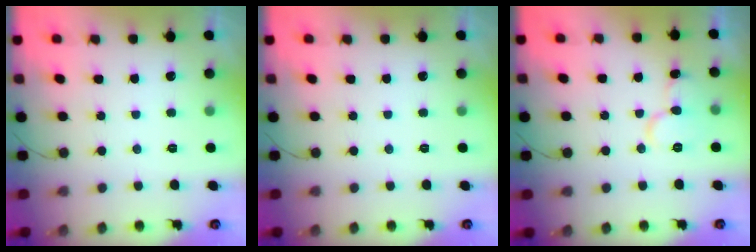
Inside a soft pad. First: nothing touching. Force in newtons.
{"total": 0.0}
{"total": 9.4, "press": 9.3, "slide": 1.2}